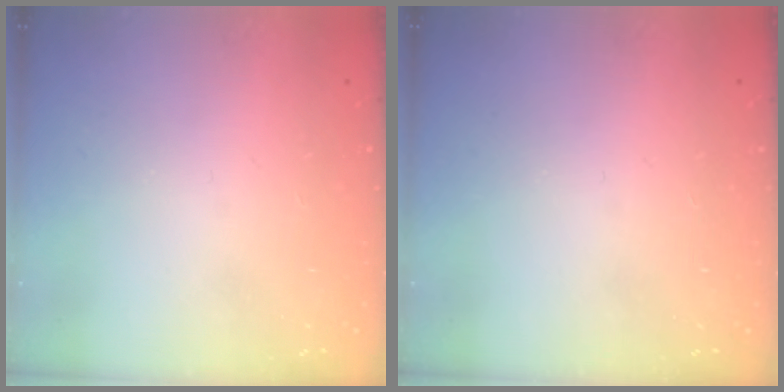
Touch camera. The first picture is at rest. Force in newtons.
{"total": 0.0}